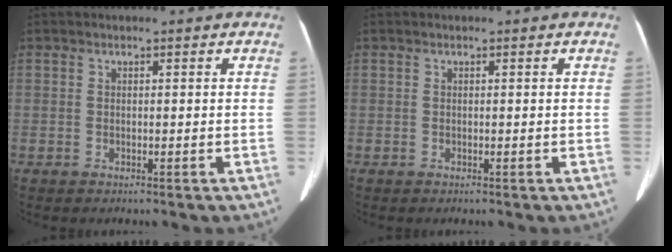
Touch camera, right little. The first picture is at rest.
{"total": 0.0}